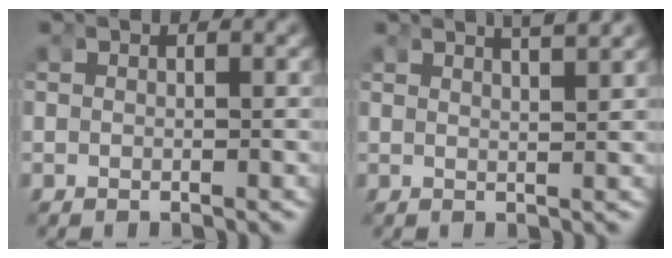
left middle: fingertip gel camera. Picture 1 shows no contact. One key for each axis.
{"total": 3.3, "fx": 2.7, "fy": -0.3, "fz": 1.8, "tx": -0.022, "ty": -0.002, "tz": 0.050}